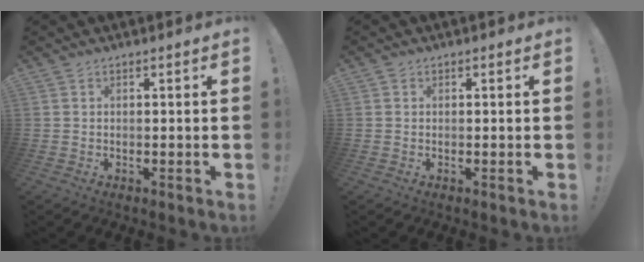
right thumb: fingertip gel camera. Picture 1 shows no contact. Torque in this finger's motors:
{"motor_torque": [0.05, 0.19, -0.21, -0.09, -0.01]}